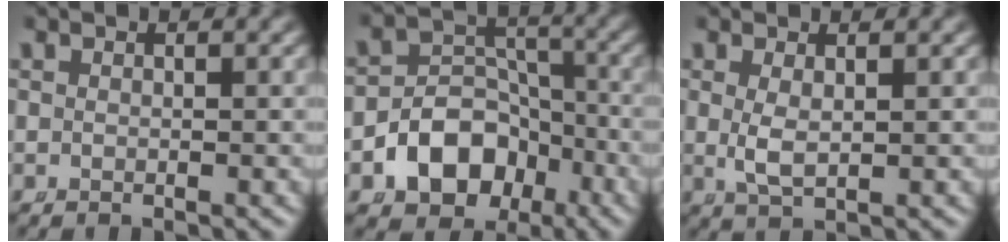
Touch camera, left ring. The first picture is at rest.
{"total": 8.2, "force": [-3.2, 6.7, 3.4], "torque": [-0.049, -0.021, -0.050]}
{"total": 2.2, "force": [0.1, 0.9, 2.0], "torque": [-0.052, -0.016, 0.017]}